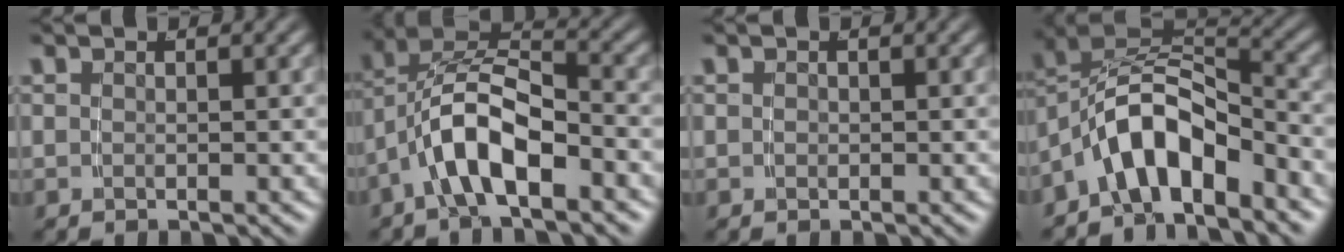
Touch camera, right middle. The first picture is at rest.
{"total": 7.7, "force": [-0.6, 5.2, 5.6], "torque": [-0.118, -0.013, -0.014]}
{"total": 0.0}
{"total": 9.8, "force": [-2.0, 7.2, 6.3], "torque": [-0.125, -0.010, -0.037]}